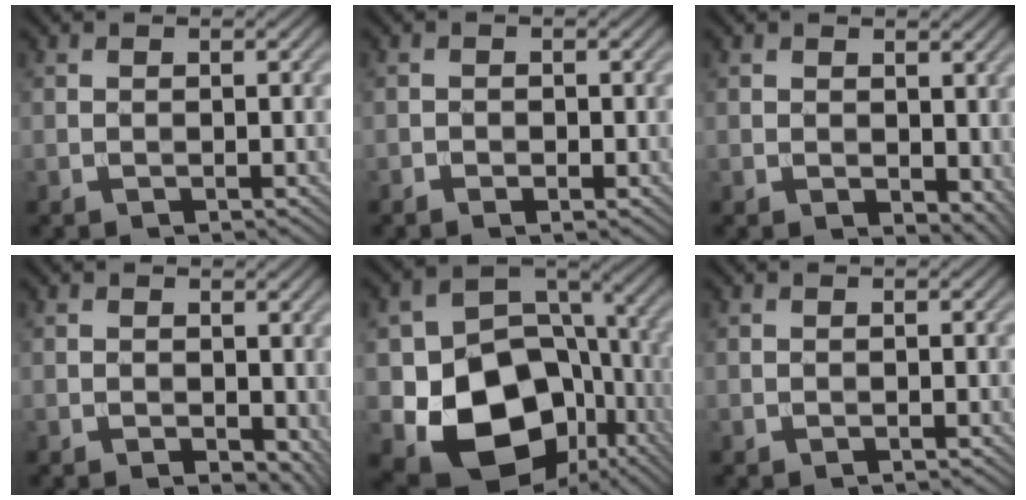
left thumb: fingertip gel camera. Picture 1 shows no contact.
{"total": 1.0, "force": [-0.5, 0.6, 0.6], "torque": [-0.008, -0.002, -0.009]}
{"total": 3.9, "force": [0.6, 2.6, 2.8], "torque": [-0.045, -0.015, 0.019]}
{"total": 3.1, "force": [0.0, 2.0, 2.3], "torque": [-0.031, -0.014, 0.006]}
{"total": 16.9, "force": [-4.9, 13.2, 9.4], "torque": [-0.173, -0.043, -0.069]}
{"total": 0.0}